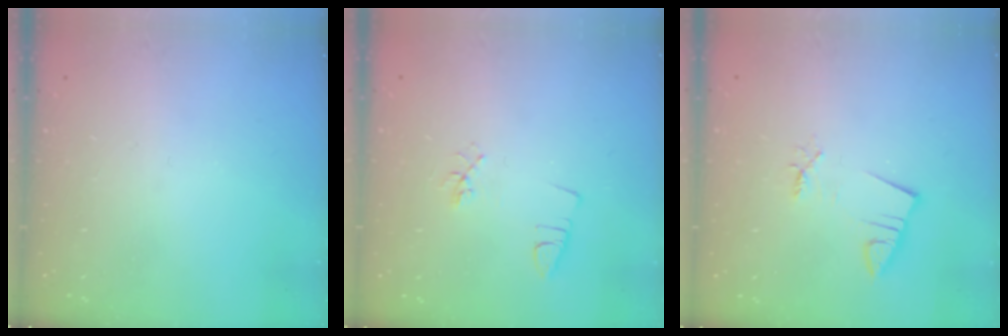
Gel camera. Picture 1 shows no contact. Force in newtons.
{"total": 4.0, "press": 3.7, "slide": 1.5}
{"total": 2.4, "press": 2.4, "slide": 0.3}